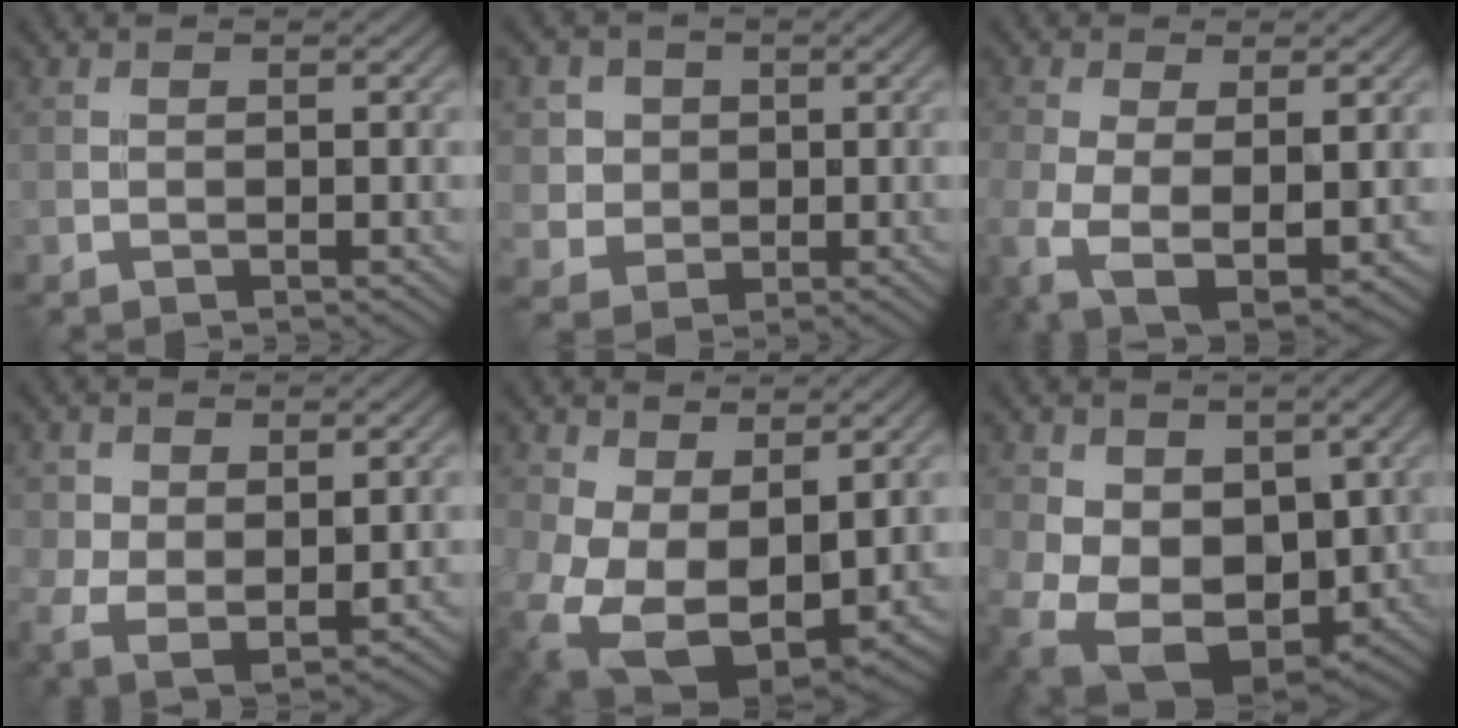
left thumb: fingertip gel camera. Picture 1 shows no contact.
{"total": 6.5, "force": [2.2, 5.8, 2.0], "torque": [-0.084, -0.005, 0.040]}
{"total": 9.3, "force": [-1.8, 5.1, 7.5], "torque": [-0.182, -0.041, -0.019]}
{"total": 5.6, "force": [1.7, 3.7, 3.9], "torque": [-0.098, -0.017, 0.034]}
{"total": 13.7, "force": [-1.4, 8.6, 10.6], "torque": [-0.243, -0.048, 0.001]}
{"total": 12.2, "force": [-0.8, 8.9, 8.3], "torque": [-0.183, -0.038, -0.003]}